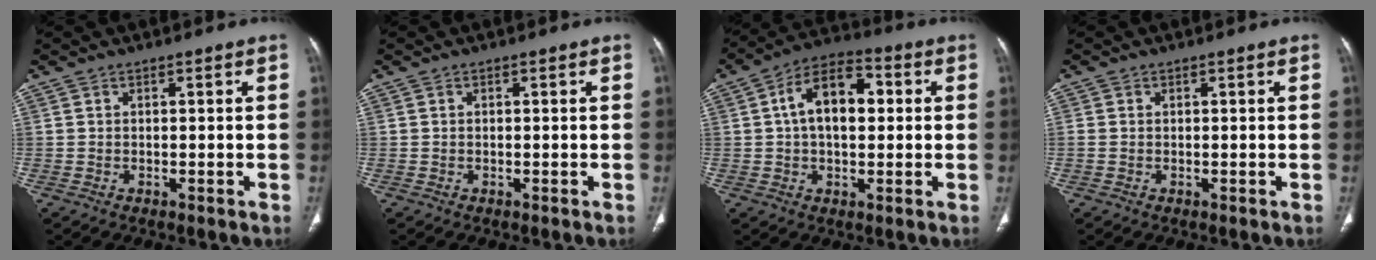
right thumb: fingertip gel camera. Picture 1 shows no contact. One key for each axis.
{"total": 0.0}
{"total": 12.1, "fx": 1.7, "fy": 7.2, "fz": 9.5, "tx": -0.143, "ty": 0.025, "tz": 0.018}
{"total": 0.8, "fx": 0.0, "fy": 0.6, "fz": 0.5, "tx": -0.014, "ty": 0.000, "tz": 0.002}